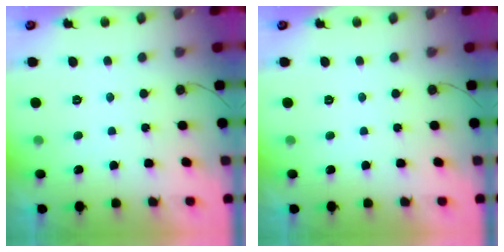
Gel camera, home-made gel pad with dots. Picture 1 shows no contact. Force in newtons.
{"total": 0.0}